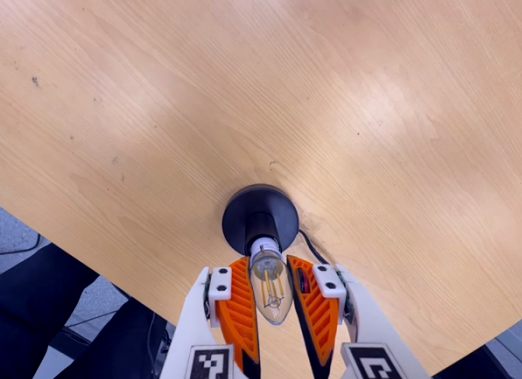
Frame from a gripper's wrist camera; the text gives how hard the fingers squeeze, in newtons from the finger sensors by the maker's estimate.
{"total": 13.1, "left": 12.9, "right": 13.4}